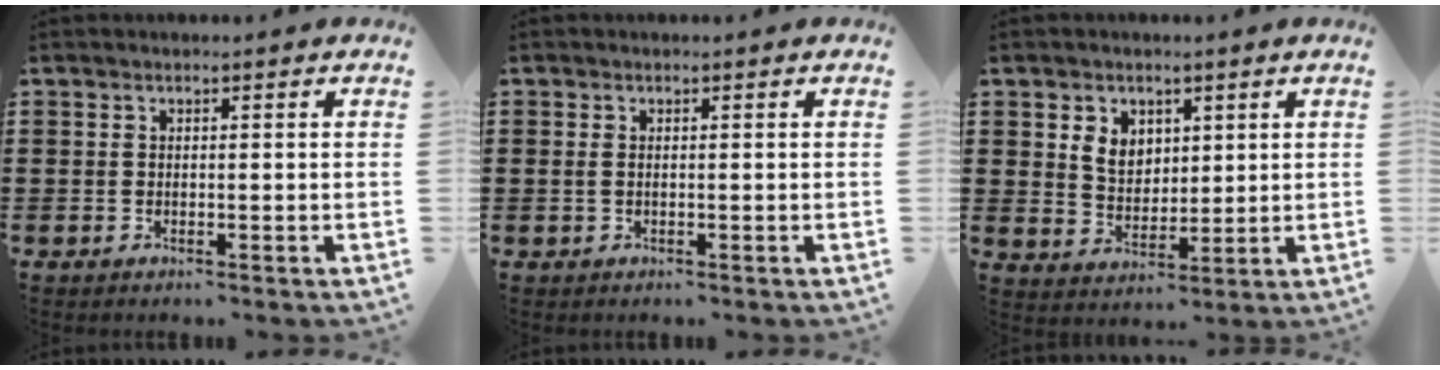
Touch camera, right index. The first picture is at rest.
{"total": 0.8, "force": [0.0, 0.4, 0.7], "torque": [-0.017, 0.003, -0.001]}
{"total": 4.8, "force": [2.1, 3.9, 1.9], "torque": [-0.045, 0.010, 0.038]}